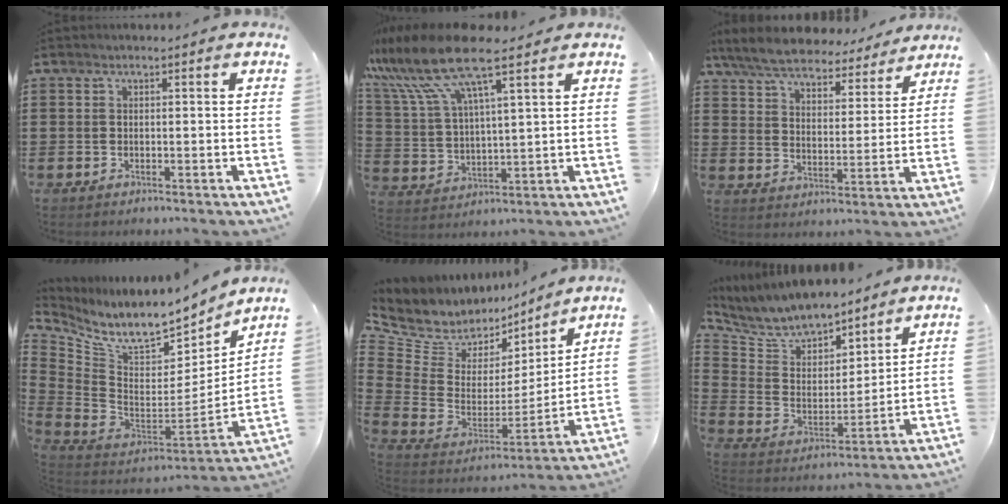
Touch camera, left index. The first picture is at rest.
{"total": 12.0, "force": [8.6, 2.4, 8.1], "torque": [-0.190, -0.023, 0.149]}
{"total": 7.2, "force": [6.8, 1.4, 1.9], "torque": [-0.070, -0.035, 0.120]}
{"total": 9.8, "force": [8.1, 2.4, 4.8], "torque": [-0.116, -0.077, 0.138]}
{"total": 7.5, "force": [5.8, 4.4, 1.3], "torque": [-0.080, -0.050, 0.106]}
{"total": 8.0, "force": [7.4, 2.6, 1.3], "torque": [-0.071, -0.046, 0.133]}